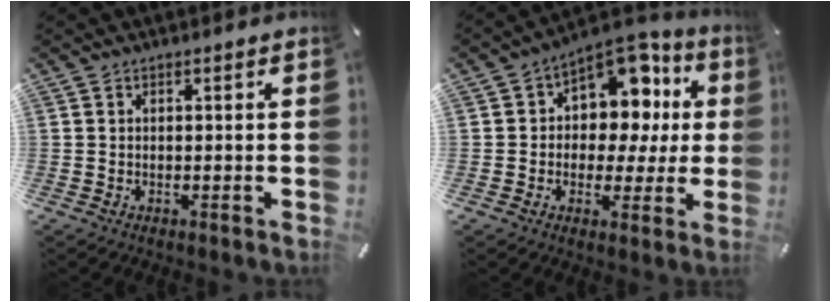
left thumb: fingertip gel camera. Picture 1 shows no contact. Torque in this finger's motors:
{"motor_torque": [0.73, 0.61, 0.44, 0.31, 0.11]}